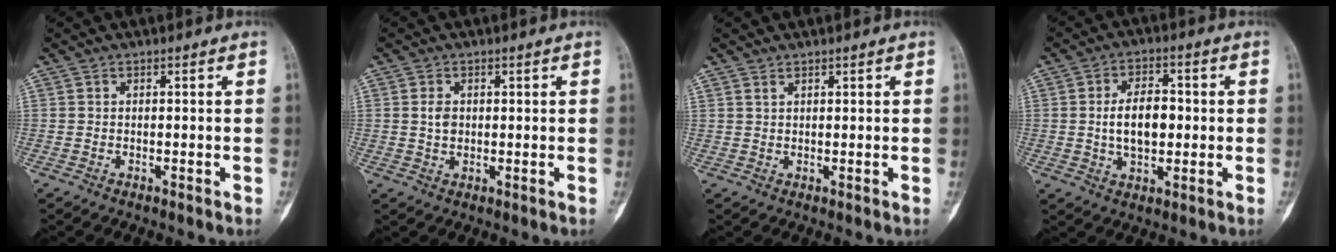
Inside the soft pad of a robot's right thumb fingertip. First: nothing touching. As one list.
[{"total": 2.6, "force": [0.4, 2.0, 1.7], "torque": [-0.019, 0.004, 0.006]}, {"total": 0.8, "force": [0.7, 0.3, 0.3], "torque": [0.007, -0.001, 0.011]}, {"total": 8.7, "force": [0.0, 5.3, 6.9], "torque": [-0.101, 0.011, -0.001]}]